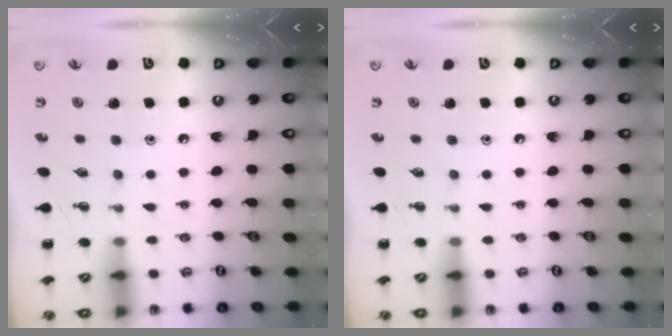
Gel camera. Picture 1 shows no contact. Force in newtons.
{"total": 0.0}